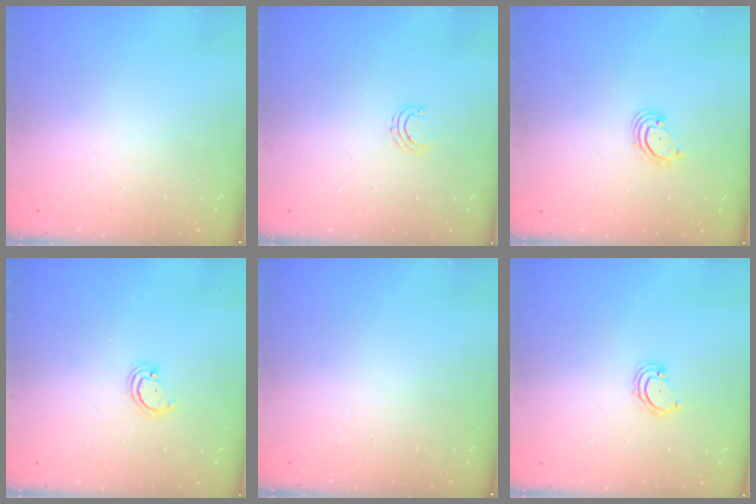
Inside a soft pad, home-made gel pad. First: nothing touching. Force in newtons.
{"total": 3.9, "press": 3.9, "slide": 0.3}
{"total": 3.0, "press": 3.0, "slide": 0.3}
{"total": 2.6, "press": 2.6, "slide": 0.3}
{"total": 0.0}
{"total": 3.1, "press": 3.0, "slide": 0.4}